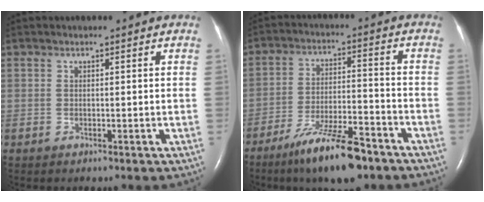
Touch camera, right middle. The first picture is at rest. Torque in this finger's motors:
{"motor_torque": [1.12, -1.02, 0.37, 0.14]}